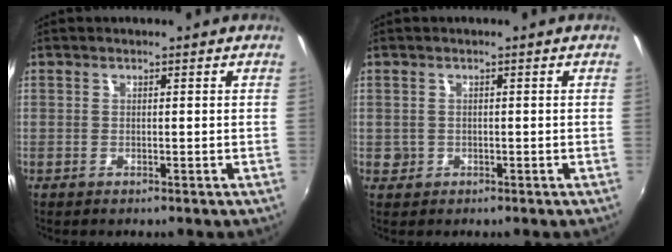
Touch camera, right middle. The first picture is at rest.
{"total": 1.8, "force": [-0.3, 1.7, 0.3], "torque": [-0.005, -0.004, -0.003]}